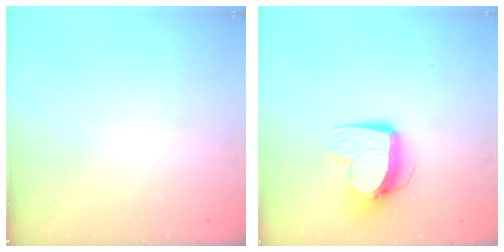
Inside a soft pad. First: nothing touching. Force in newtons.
{"total": 10.2, "press": 10.1, "slide": 1.1}